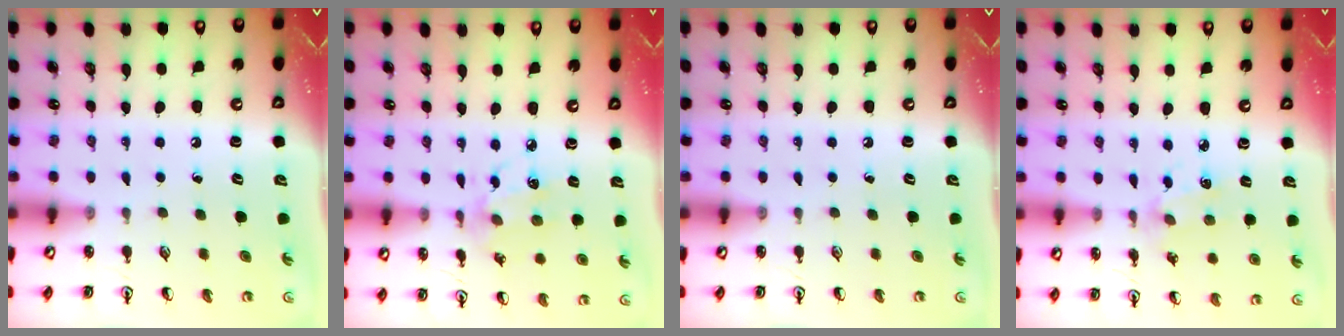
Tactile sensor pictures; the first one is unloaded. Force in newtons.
{"total": 7.8, "press": 7.8, "slide": 0.6}
{"total": 0.0}
{"total": 3.0, "press": 3.0, "slide": 0.2}